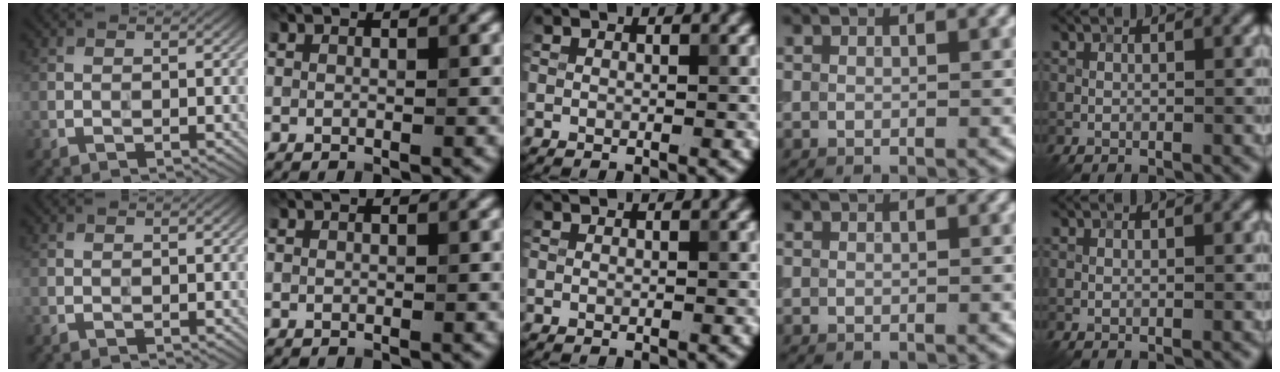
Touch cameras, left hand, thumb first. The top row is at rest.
{}